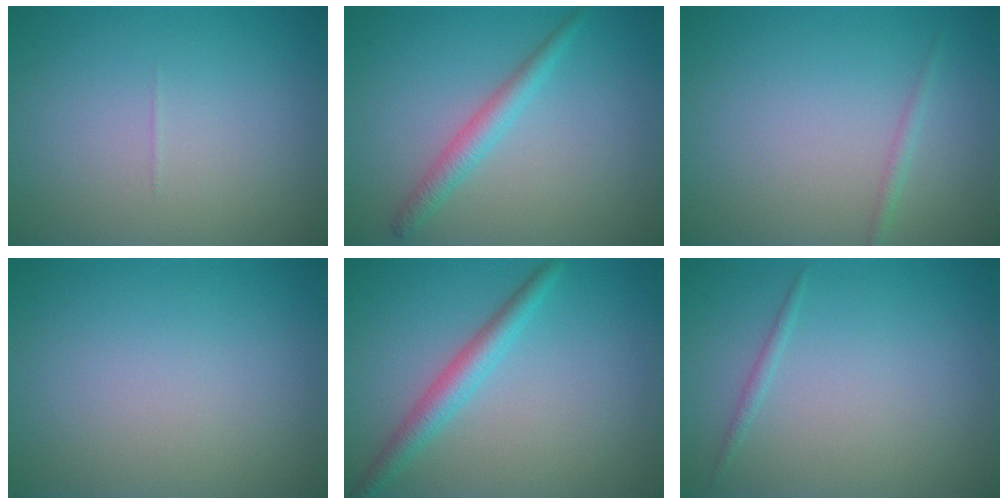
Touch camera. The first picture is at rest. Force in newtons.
{"total": 2.2, "press": 2.2, "slide": 0.0}
{"total": 0.8, "press": 0.8, "slide": 0.0}
{"total": 0.0}
{"total": 2.8, "press": 2.8, "slide": 0.0}
{"total": 0.7, "press": 0.7, "slide": 0.0}